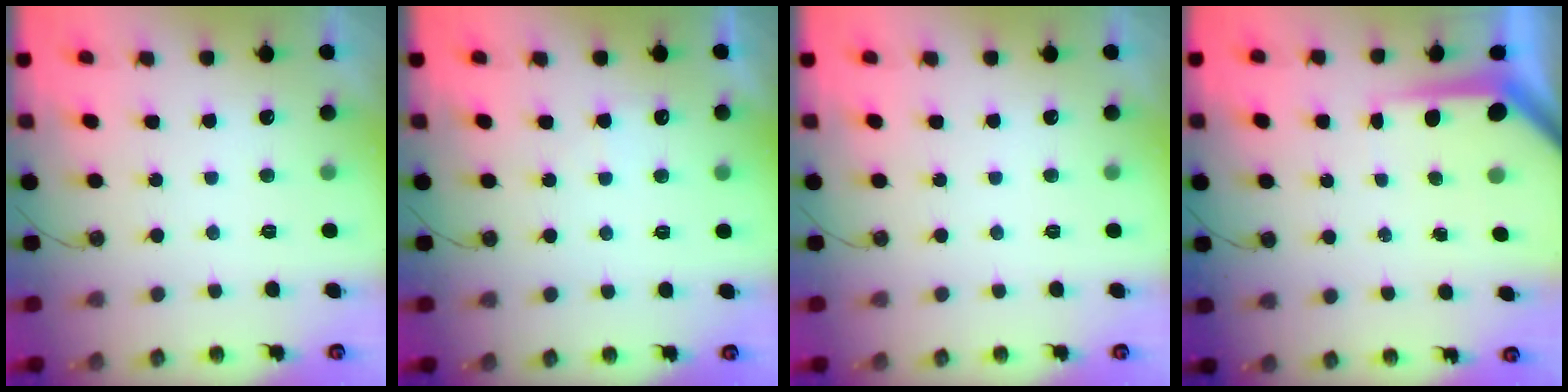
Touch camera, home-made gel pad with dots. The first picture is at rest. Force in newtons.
{"total": 4.3, "press": 4.3, "slide": 0.5}
{"total": 0.0}
{"total": 5.8, "press": 5.8, "slide": 0.5}